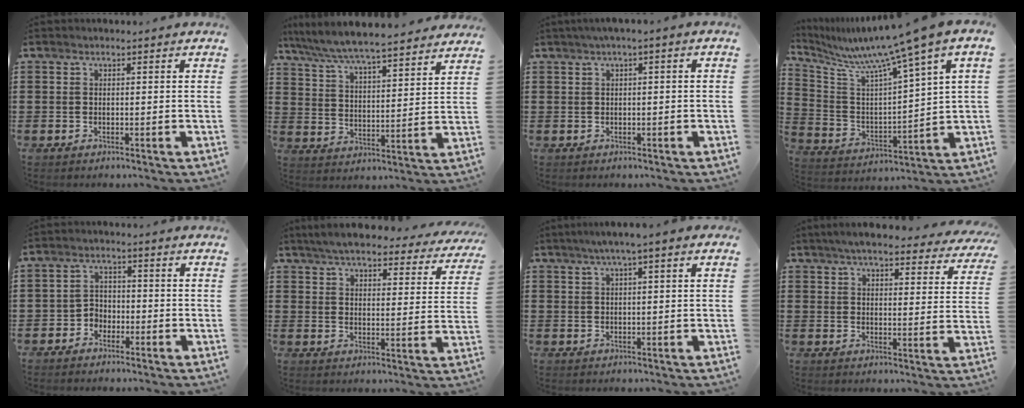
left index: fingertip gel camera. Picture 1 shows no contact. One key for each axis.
{"total": 6.7, "fx": 6.4, "fy": -0.1, "fz": 1.9, "tx": -0.065, "ty": -0.042, "tz": 0.111}
{"total": 1.4, "fx": -0.2, "fy": 0.1, "fz": 1.4, "tx": -0.021, "ty": -0.003, "tz": -0.003}
{"total": 9.0, "fx": 7.3, "fy": -1.4, "fz": 5.1, "tx": -0.131, "ty": -0.062, "tz": 0.111}
{"total": 2.8, "fx": -2.0, "fy": 1.9, "fz": 0.4, "tx": -0.017, "ty": 0.007, "tz": -0.047}
{"total": 6.2, "fx": 5.7, "fy": 0.4, "fz": 2.4, "tx": -0.070, "ty": -0.027, "tz": 0.099}
{"total": 2.8, "fx": 1.4, "fy": -0.1, "fz": 2.4, "tx": -0.049, "ty": 0.002, "tz": 0.024}
{"total": 5.9, "fx": 5.4, "fy": 0.2, "fz": 2.4, "tx": -0.066, "ty": -0.021, "tz": 0.095}